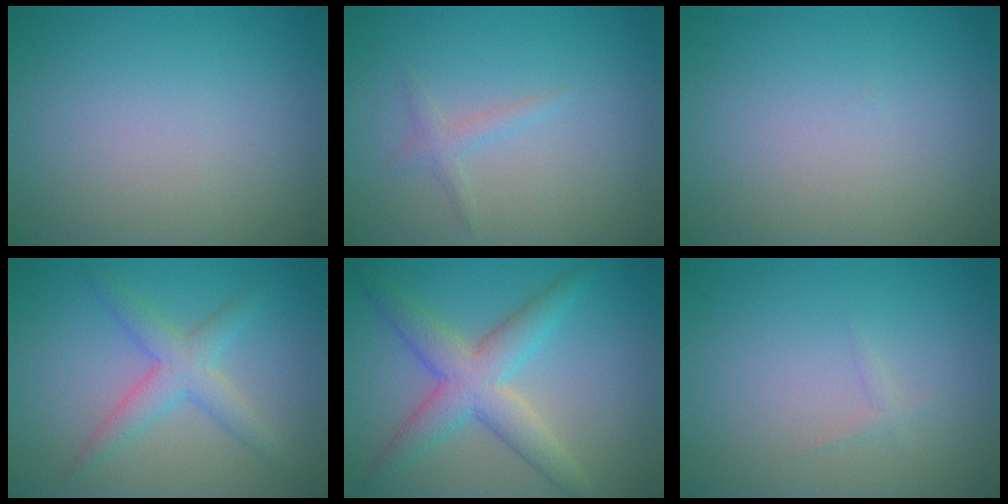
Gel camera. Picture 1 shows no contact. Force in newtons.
{"total": 1.1, "press": 1.1, "slide": 0.1}
{"total": 0.0}
{"total": 2.3, "press": 2.3, "slide": 0.1}
{"total": 5.1, "press": 5.1, "slide": 0.2}
{"total": 0.5, "press": 0.5, "slide": 0.0}